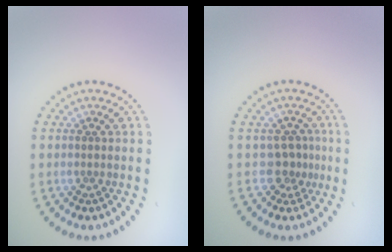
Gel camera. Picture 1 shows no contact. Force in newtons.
{"total": 2.2, "press": 1.6, "slide": 1.6}